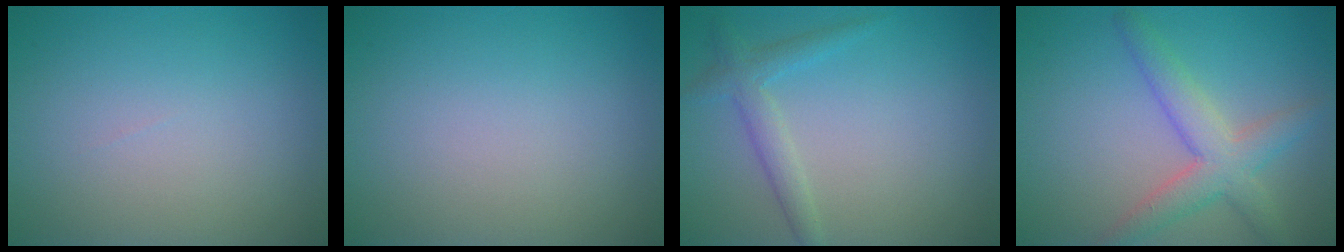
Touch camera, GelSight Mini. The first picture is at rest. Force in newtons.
{"total": 0.0}
{"total": 2.3, "press": 2.3, "slide": 0.1}
{"total": 4.4, "press": 4.3, "slide": 0.3}